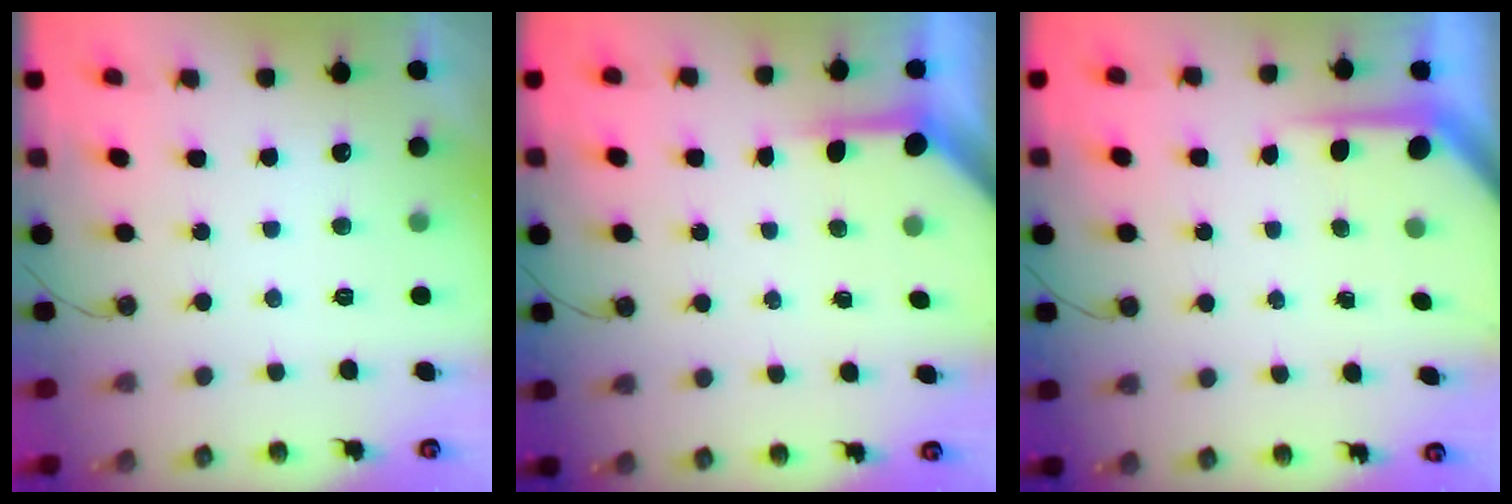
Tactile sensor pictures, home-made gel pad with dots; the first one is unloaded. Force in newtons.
{"total": 4.0, "press": 4.0, "slide": 0.3}
{"total": 4.7, "press": 4.6, "slide": 0.7}